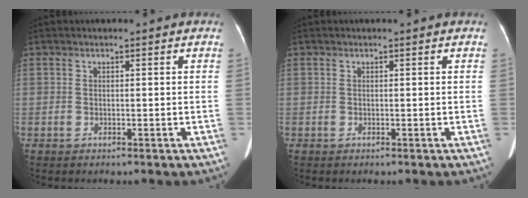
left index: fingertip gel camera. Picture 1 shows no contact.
{"total": 0.0}